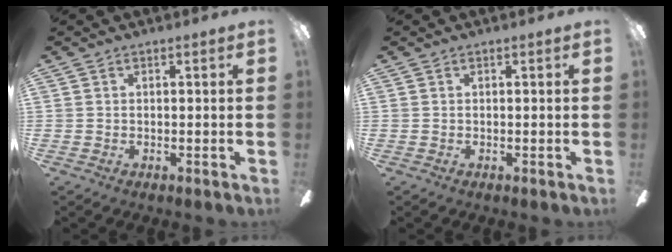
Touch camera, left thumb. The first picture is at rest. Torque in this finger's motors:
{"motor_torque": [0.01, 0.00, 0.20, -0.05, 0.00]}